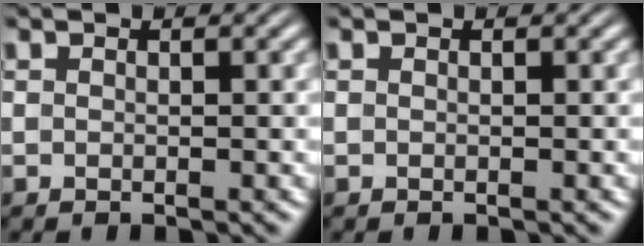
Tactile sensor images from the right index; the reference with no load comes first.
{"total": 0.0}